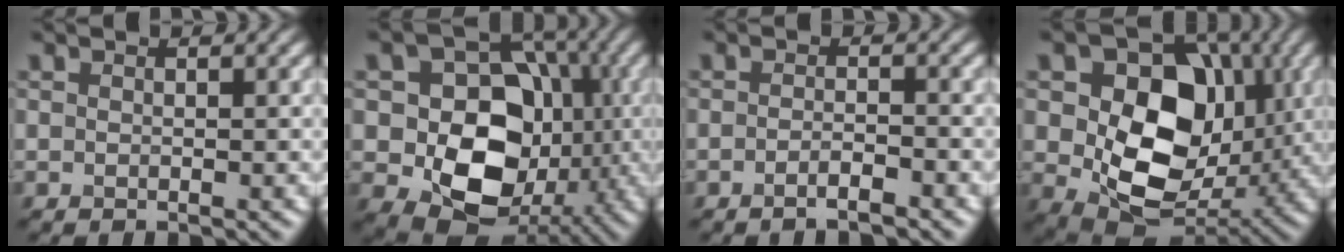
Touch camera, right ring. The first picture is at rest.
{"total": 11.1, "force": [-1.6, 8.5, 7.0], "torque": [-0.094, -0.007, -0.033]}
{"total": 1.9, "force": [-1.2, 0.4, 1.4], "torque": [-0.020, 0.003, -0.025]}
{"total": 11.6, "force": [1.0, 8.4, 7.9], "torque": [-0.129, -0.015, 0.019]}